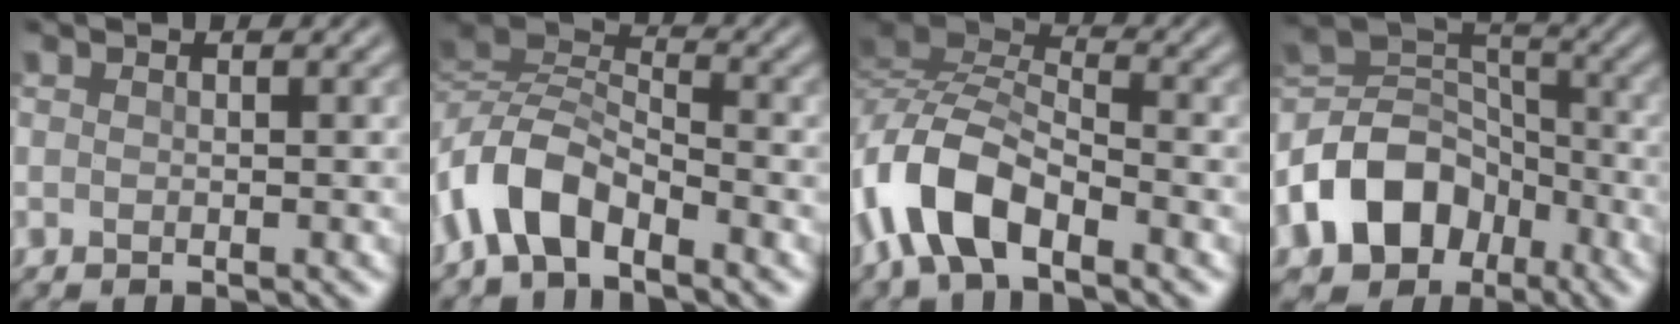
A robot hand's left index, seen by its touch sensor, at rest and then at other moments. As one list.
[{"total": 5.8, "force": [-3.4, 3.0, 3.6], "torque": [-0.068, 0.006, -0.081]}, {"total": 8.2, "force": [-4.5, 3.9, 5.6], "torque": [-0.113, 0.007, -0.101]}, {"total": 9.6, "force": [-4.7, 7.0, 4.7], "torque": [-0.081, 0.002, -0.100]}]